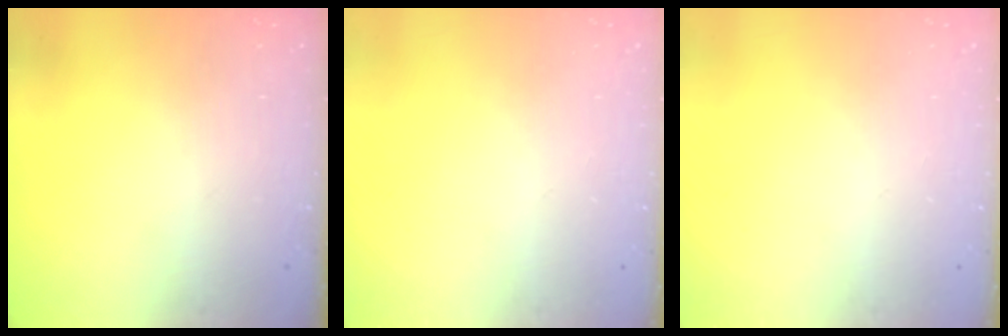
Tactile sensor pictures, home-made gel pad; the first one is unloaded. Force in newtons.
{"total": 0.0}
{"total": 0.0}